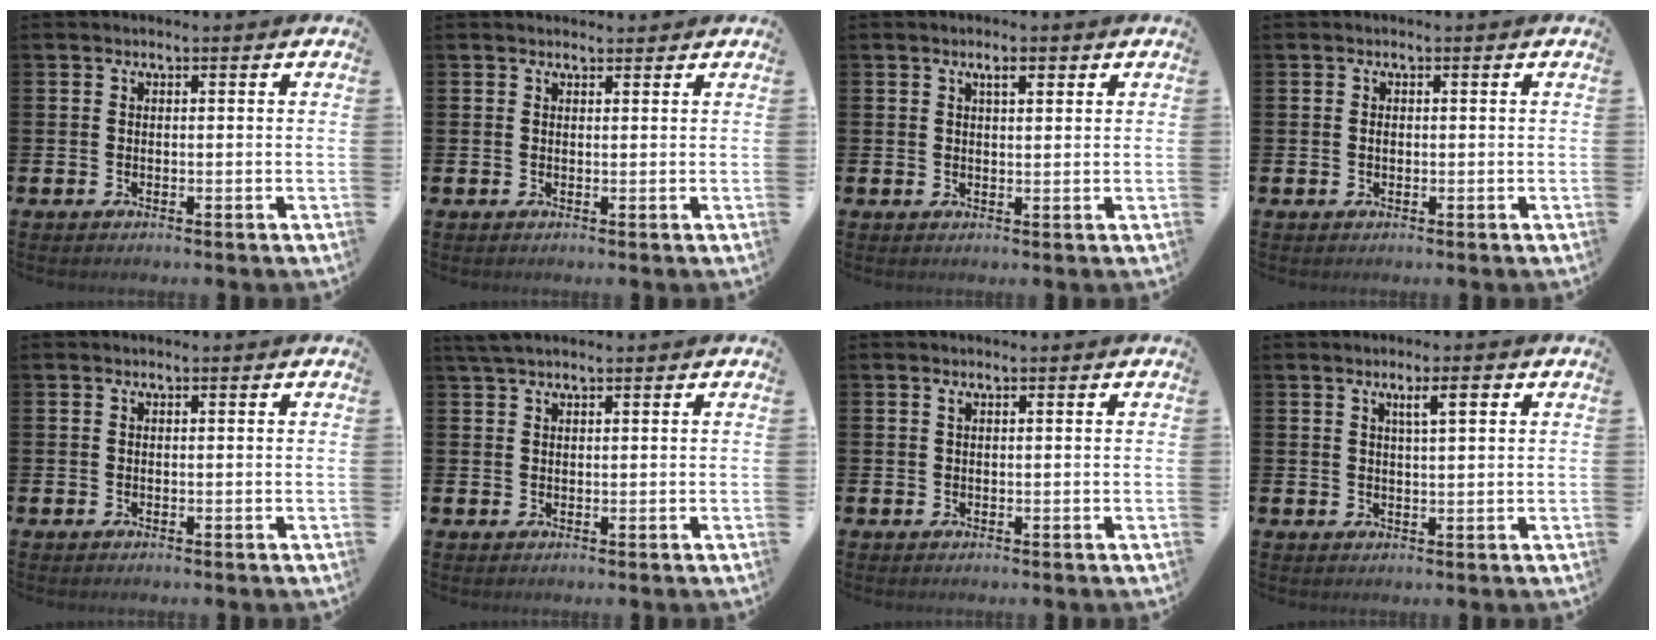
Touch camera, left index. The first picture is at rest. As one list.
[{"total": 0.8, "force": [0.8, 0.3, 0.1], "torque": [0.007, 0.000, 0.013]}, {"total": 2.3, "force": [1.4, 0.7, 1.7], "torque": [-0.017, -0.001, 0.020]}, {"total": 0.9, "force": [0.0, 0.6, 0.7], "torque": [-0.013, 0.003, -0.002]}, {"total": 0.0}, {"total": 2.3, "force": [1.9, 0.5, 1.2], "torque": [-0.034, 0.008, 0.036]}, {"total": 0.6, "force": [0.4, 0.1, 0.5], "torque": [-0.009, 0.002, 0.006]}, {"total": 3.5, "force": [2.0, 0.7, 2.8], "torque": [-0.039, -0.001, 0.028]}]